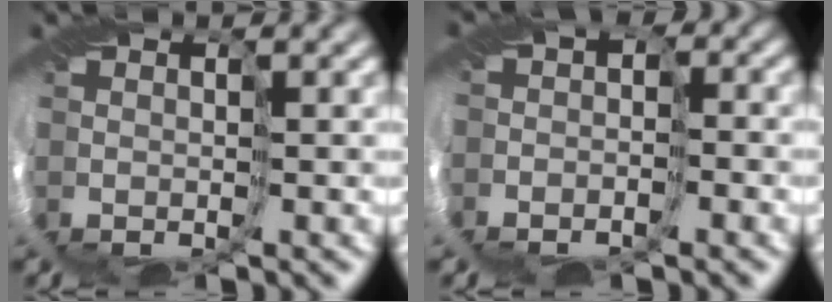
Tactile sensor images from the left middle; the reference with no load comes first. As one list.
[{"total": 4.8, "force": [-2.0, 3.4, 2.7], "torque": [-0.040, 0.006, -0.031]}]